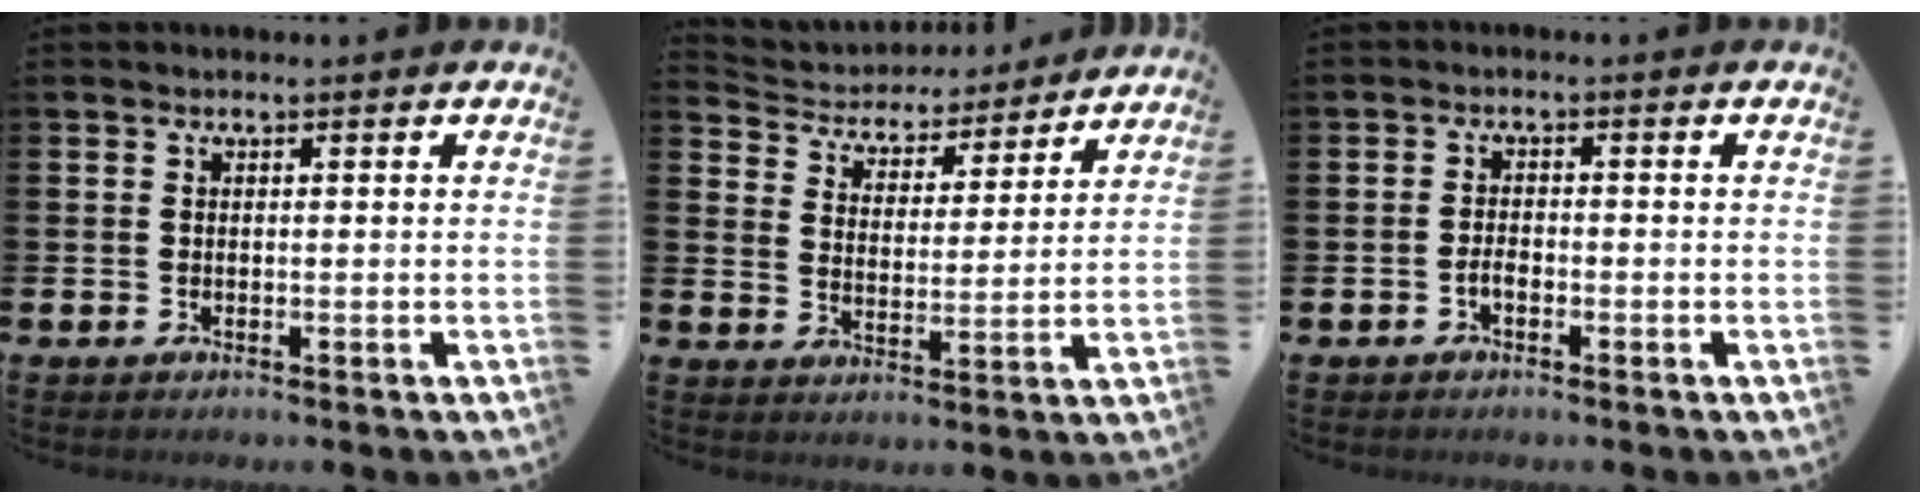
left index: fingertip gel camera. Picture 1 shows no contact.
{"total": 4.8, "force": [4.5, 1.6, 0.1], "torque": [-0.036, -0.038, 0.073]}
{"total": 1.5, "force": [-0.7, 0.7, 1.1], "torque": [-0.015, -0.001, -0.016]}